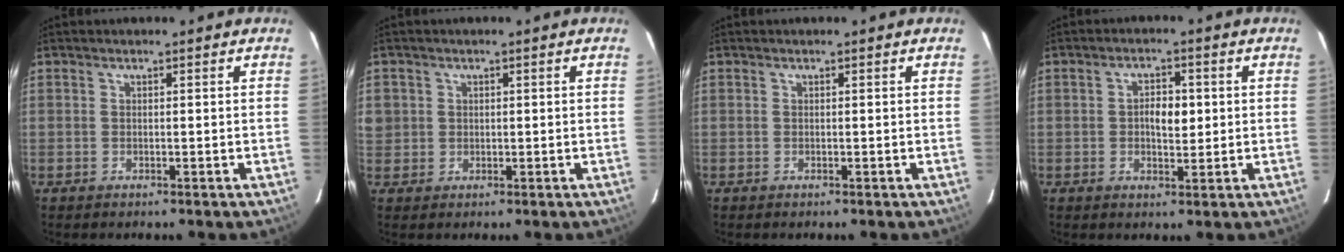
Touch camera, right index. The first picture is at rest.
{"total": 3.3, "force": [0.7, 3.2, 0.6], "torque": [-0.017, 0.007, 0.019]}
{"total": 0.0}
{"total": 4.1, "force": [0.3, 2.0, 3.6], "torque": [-0.058, 0.005, 0.008]}